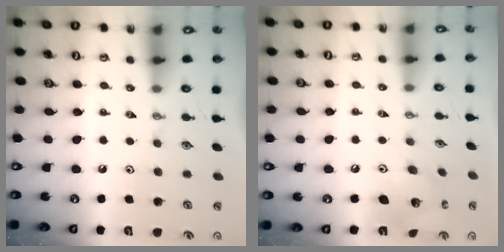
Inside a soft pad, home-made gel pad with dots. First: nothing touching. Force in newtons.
{"total": 11.3, "press": 11.3, "slide": 0.8}